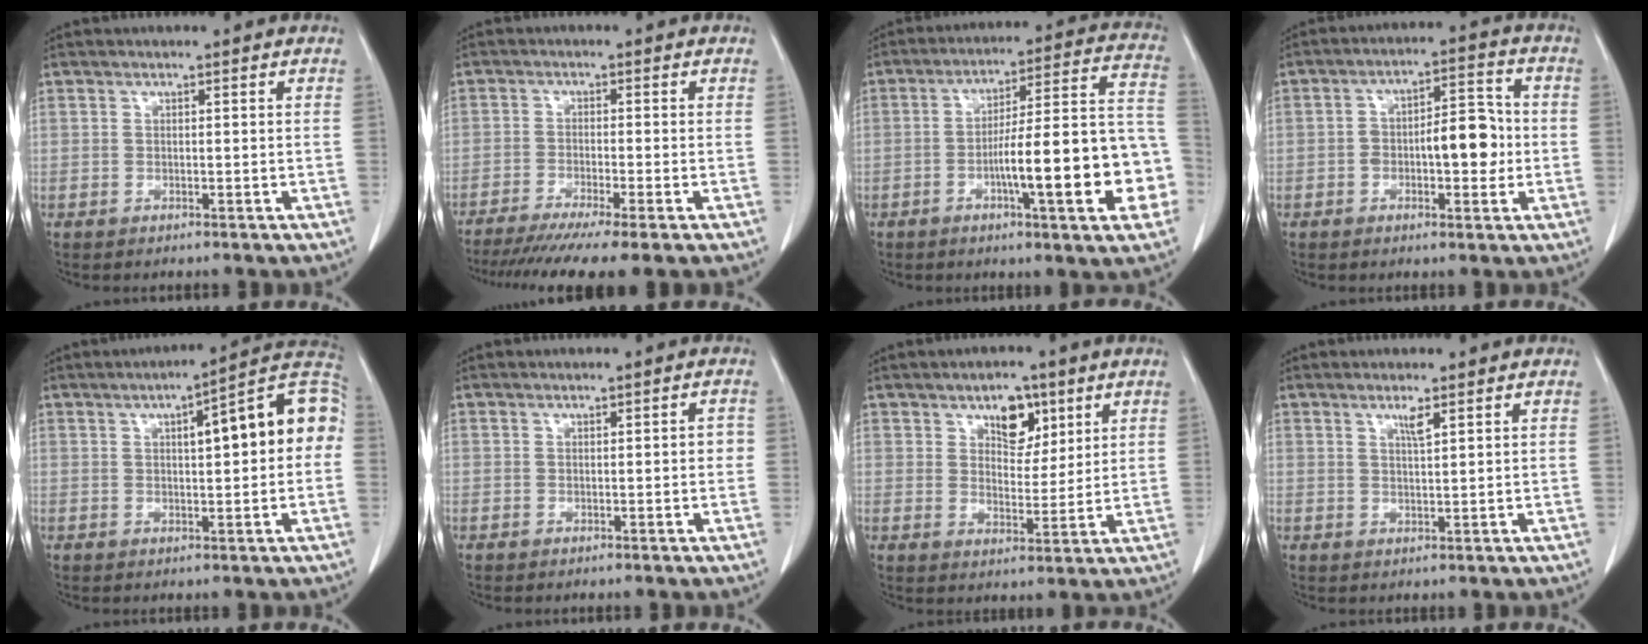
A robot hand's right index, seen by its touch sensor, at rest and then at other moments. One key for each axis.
{"total": 11.3, "fx": -9.0, "fy": -0.5, "fz": 6.8, "tx": -0.095, "ty": -0.029, "tz": -0.140}
{"total": 19.0, "fx": -5.3, "fy": 2.4, "fz": 18.1, "tx": -0.195, "ty": 0.032, "tz": -0.068}
{"total": 8.3, "fx": -1.2, "fy": 3.3, "fz": 7.5, "tx": -0.113, "ty": 0.025, "tz": -0.016}
{"total": 12.8, "fx": 2.0, "fy": 2.6, "fz": 12.4, "tx": -0.163, "ty": 0.042, "tz": 0.021}
{"total": 1.2, "fx": 0.0, "fy": 0.4, "fz": 1.1, "tx": -0.010, "ty": 0.002, "tz": 0.000}
{"total": 6.0, "fx": 3.4, "fy": 3.4, "fz": 3.7, "tx": -0.052, "ty": 0.004, "tz": 0.055}
{"total": 1.9, "fx": 1.2, "fy": -0.1, "fz": 1.5, "tx": -0.032, "ty": -0.004, "tz": 0.023}